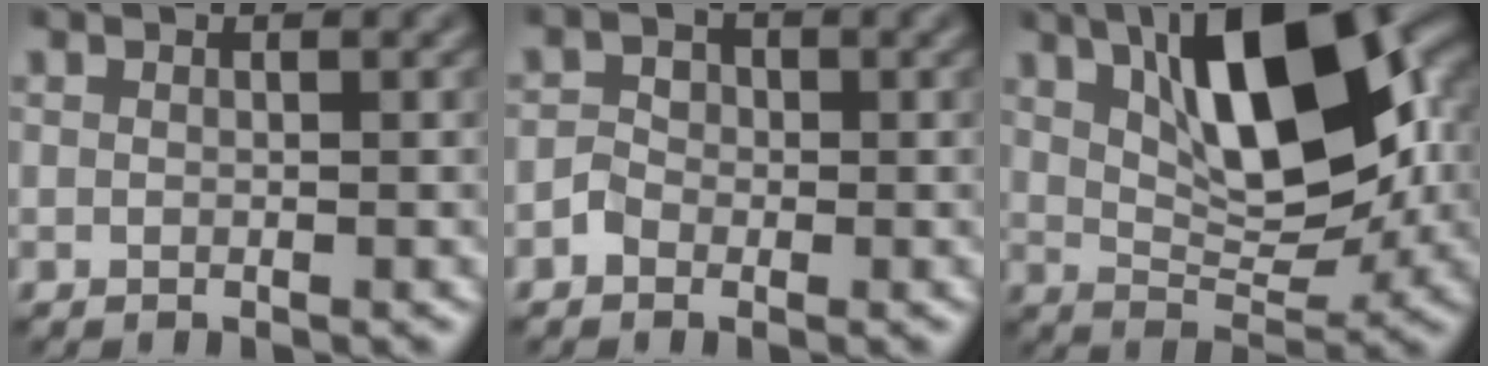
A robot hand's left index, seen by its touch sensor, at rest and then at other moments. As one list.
[{"total": 1.6, "force": [-0.9, 1.3, 0.4], "torque": [-0.011, 0.001, -0.022]}, {"total": 11.8, "force": [3.8, 5.1, 10.0], "torque": [-0.148, 0.010, 0.056]}]